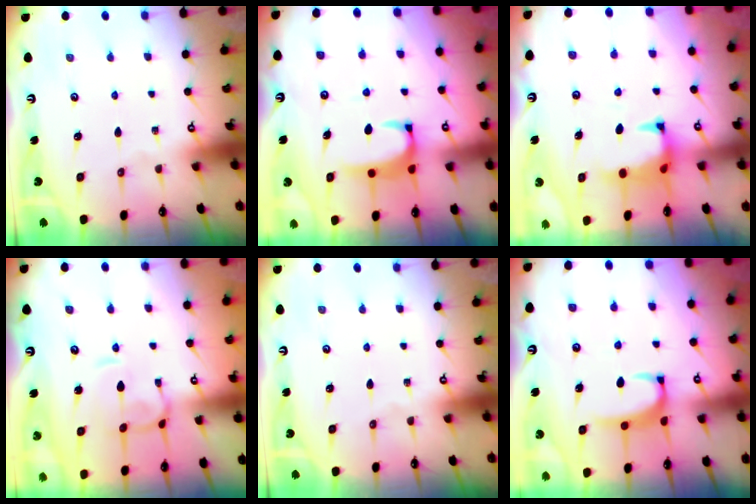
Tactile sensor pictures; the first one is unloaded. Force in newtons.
{"total": 2.1, "press": 2.1, "slide": 0.3}
{"total": 1.1, "press": 0.6, "slide": 0.9}
{"total": 2.2, "press": 2.0, "slide": 0.7}
{"total": 0.0}
{"total": 2.2, "press": 2.1, "slide": 0.6}